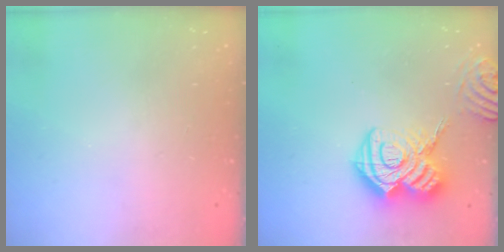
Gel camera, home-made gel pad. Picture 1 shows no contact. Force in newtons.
{"total": 18.1, "press": 18.1, "slide": 1.7}